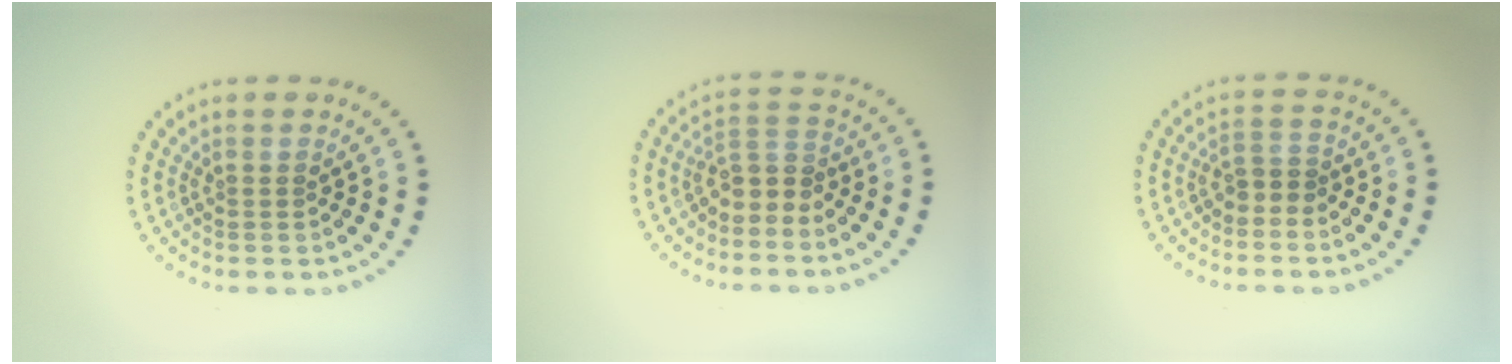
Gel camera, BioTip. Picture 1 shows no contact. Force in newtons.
{"total": 2.3, "press": 1.7, "slide": 1.5}
{"total": 1.3, "press": 1.0, "slide": 0.8}